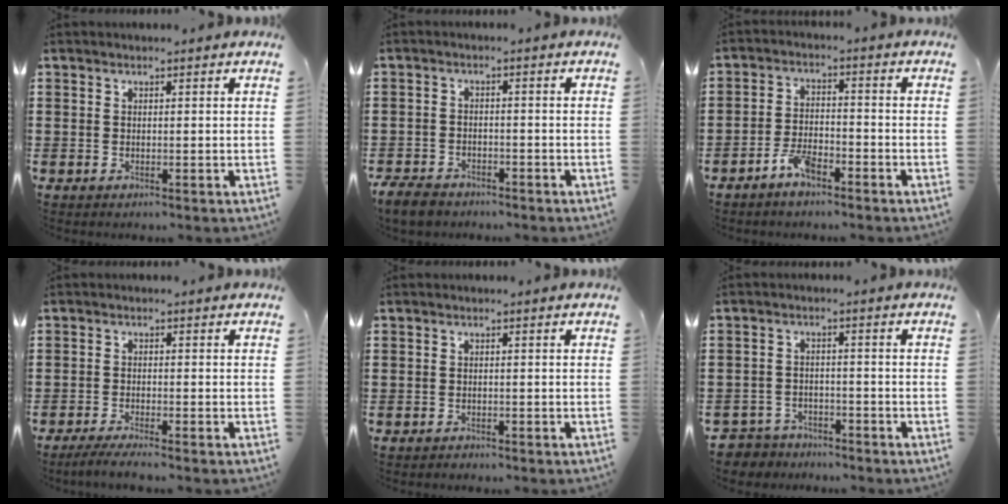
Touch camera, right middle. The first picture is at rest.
{"total": 3.8, "force": [-3.5, 1.2, 0.9], "torque": [-0.029, -0.001, -0.076]}
{"total": 4.3, "force": [-3.4, 1.3, 2.3], "torque": [-0.053, 0.007, -0.068]}
{"total": 2.6, "force": [-2.4, 0.0, 1.0], "torque": [-0.022, -0.004, -0.049]}
{"total": 1.3, "force": [-1.1, 0.6, -0.2], "torque": [0.004, 0.004, -0.025]}
{"total": 3.7, "force": [-3.5, 1.0, -0.4], "torque": [-0.009, -0.004, -0.081]}